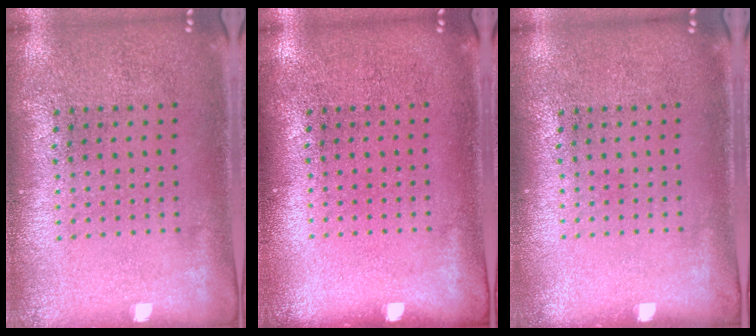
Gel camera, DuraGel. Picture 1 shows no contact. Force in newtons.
{"total": 0.0}
{"total": 0.0}